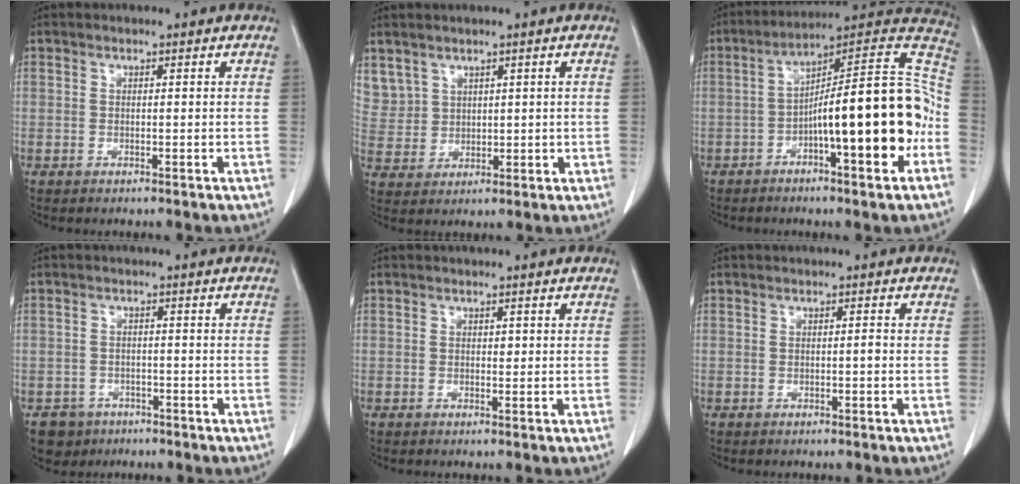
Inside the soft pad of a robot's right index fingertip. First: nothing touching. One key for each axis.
{"total": 7.0, "fx": 4.3, "fy": 5.5, "fz": 0.8, "tx": -0.028, "ty": 0.014, "tz": 0.106}
{"total": 19.4, "fx": -4.6, "fy": 2.6, "fz": 18.7, "tx": -0.241, "ty": 0.038, "tz": -0.060}
{"total": 4.3, "fx": -2.7, "fy": 3.4, "fz": -0.1, "tx": 0.004, "ty": 0.009, "tz": -0.042}
{"total": 0.5, "fx": 0.2, "fy": 0.4, "fz": 0.3, "tx": -0.004, "ty": 0.001, "tz": 0.005}
{"total": 0.6, "fx": -0.2, "fy": 0.0, "fz": 0.6, "tx": -0.009, "ty": 0.003, "tz": -0.001}